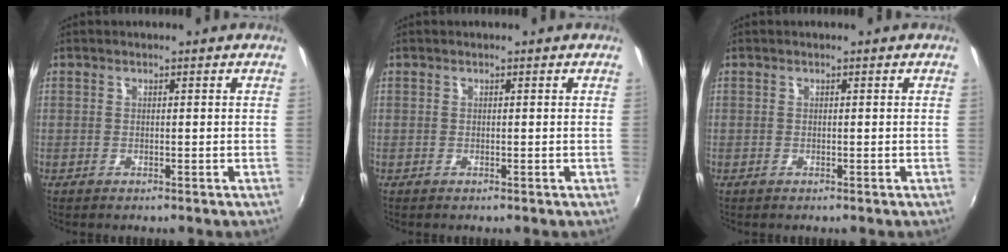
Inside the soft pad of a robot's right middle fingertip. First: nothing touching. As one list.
[{"total": 0.0}, {"total": 0.0}]